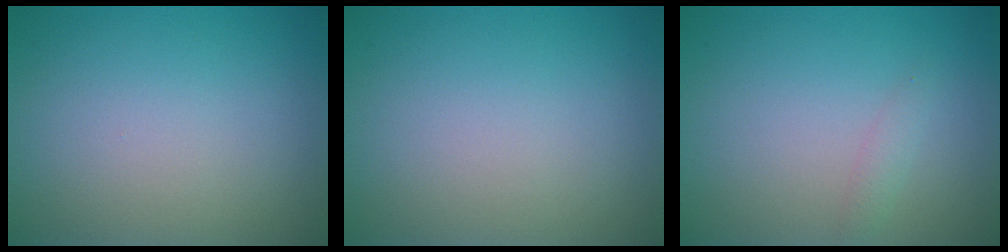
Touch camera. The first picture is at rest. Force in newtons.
{"total": 0.0}
{"total": 0.9, "press": 0.9, "slide": 0.1}